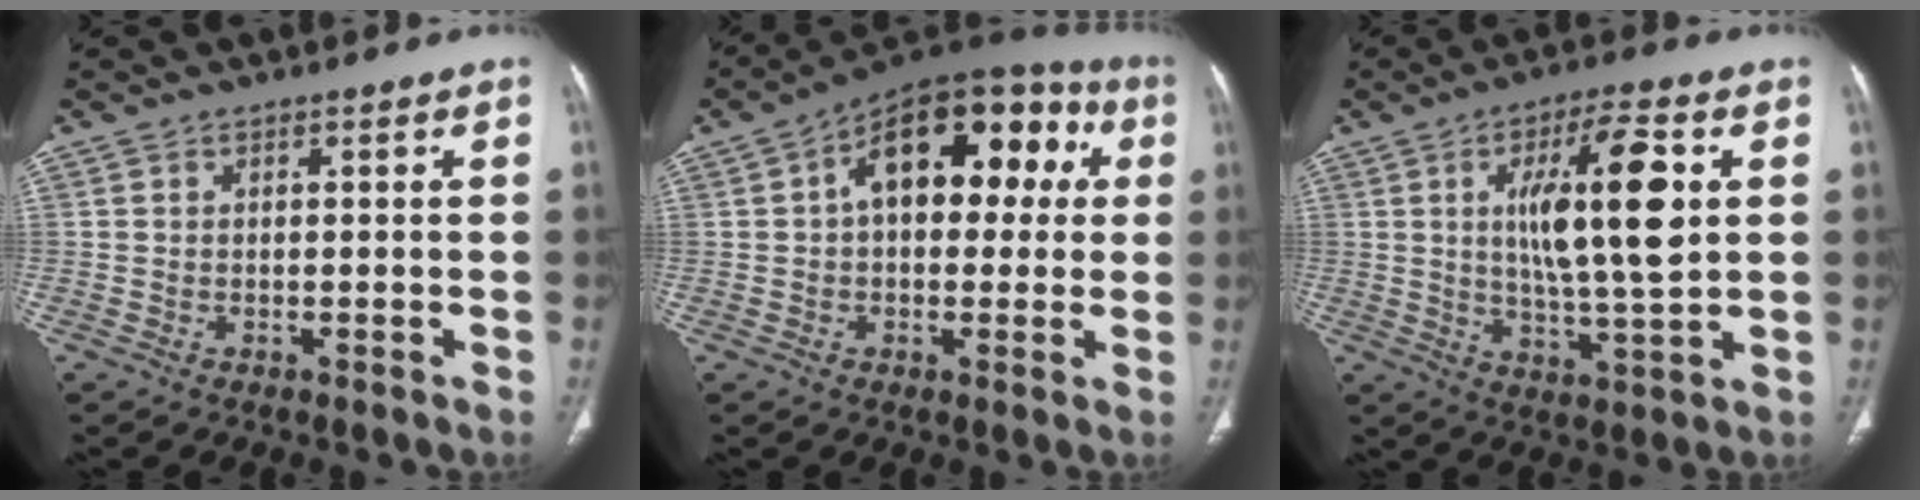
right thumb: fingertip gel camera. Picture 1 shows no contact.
{"total": 18.7, "force": [4.1, 10.6, 14.8], "torque": [-0.166, 0.041, 0.048]}
{"total": 15.3, "force": [3.0, 4.0, 14.4], "torque": [-0.237, -0.011, 0.050]}